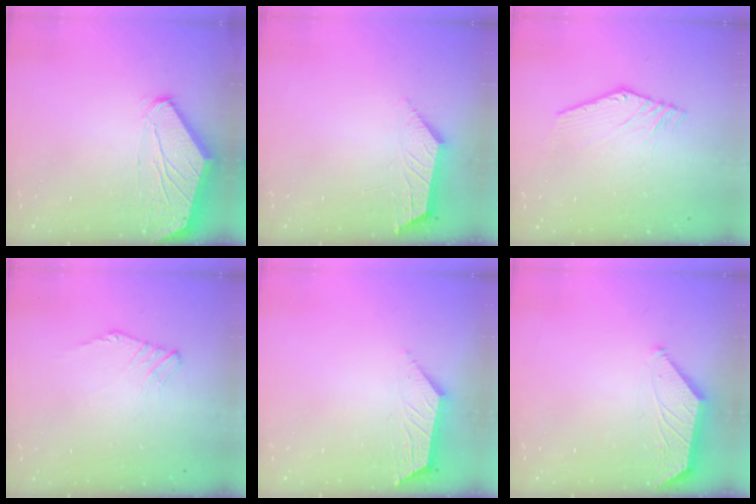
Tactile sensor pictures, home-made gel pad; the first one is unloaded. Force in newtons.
{"total": 2.2, "press": 2.2, "slide": 0.5}
{"total": 2.5, "press": 2.5, "slide": 0.1}
{"total": 1.8, "press": 1.7, "slide": 0.5}
{"total": 2.7, "press": 2.7, "slide": 0.5}
{"total": 1.6, "press": 1.5, "slide": 0.4}